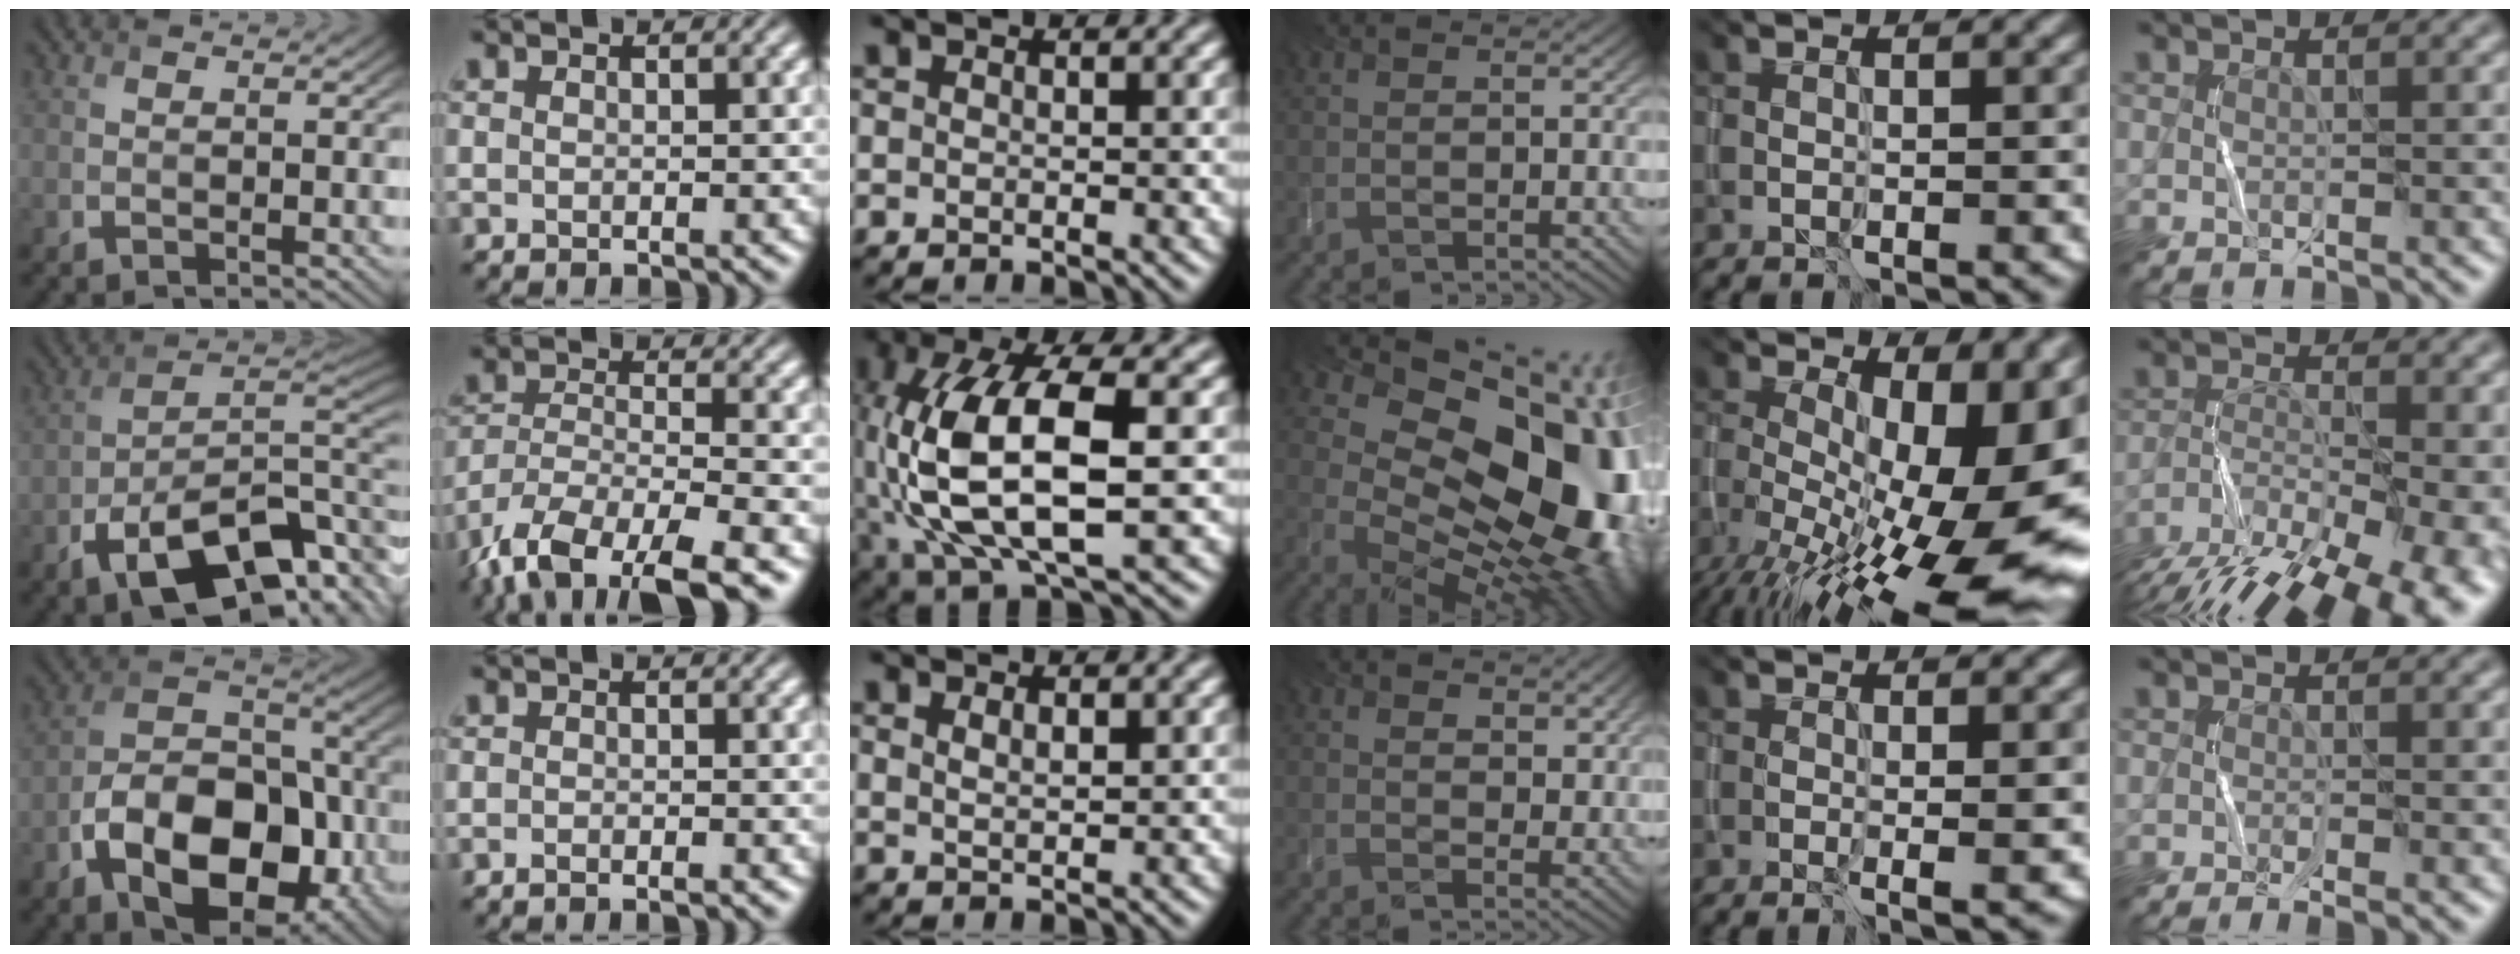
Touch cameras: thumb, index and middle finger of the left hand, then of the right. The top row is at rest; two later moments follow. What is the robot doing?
{"motion": "wrap", "object": "string"}